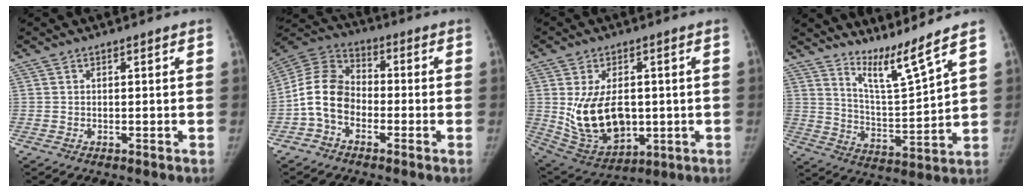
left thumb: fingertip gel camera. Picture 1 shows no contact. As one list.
[{"total": 10.7, "force": [-3.0, 7.8, 6.7], "torque": [-0.120, 0.032, -0.072]}, {"total": 15.2, "force": [-0.1, 9.8, 11.6], "torque": [-0.176, -0.009, 0.026]}, {"total": 9.1, "force": [7.7, -1.0, 4.7], "torque": [-0.083, -0.078, 0.149]}]